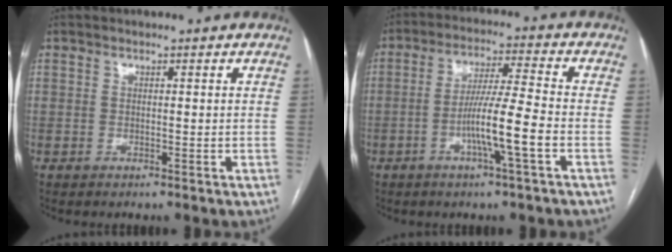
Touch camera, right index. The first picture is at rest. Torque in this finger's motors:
{"motor_torque": [1.75, -0.38, 0.86, 0.19]}